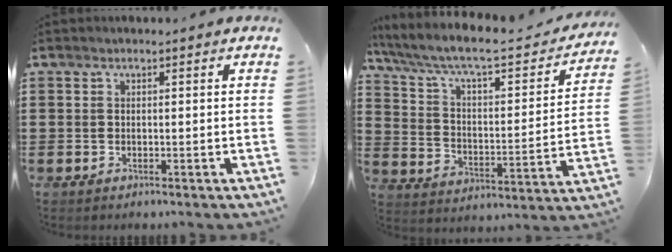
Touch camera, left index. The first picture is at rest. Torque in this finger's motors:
{"motor_torque": [2.14, 0.00, 0.56, 0.19]}